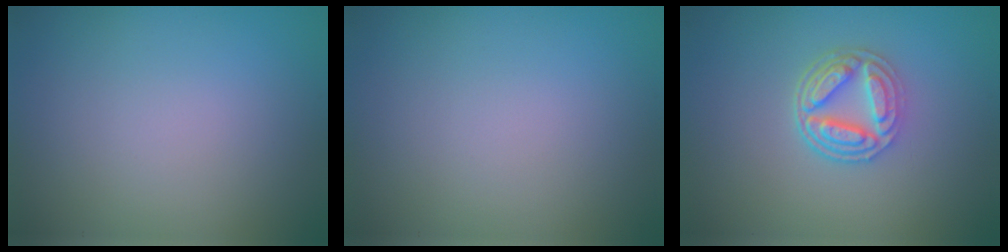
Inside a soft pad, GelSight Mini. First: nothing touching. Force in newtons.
{"total": 0.0}
{"total": 4.5, "press": 3.7, "slide": 2.6}